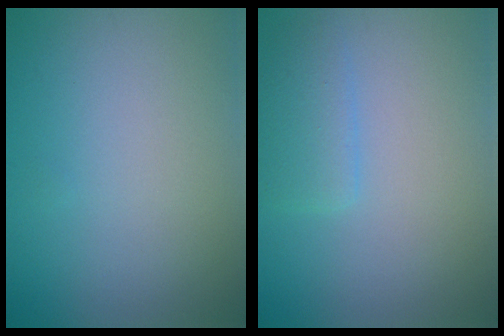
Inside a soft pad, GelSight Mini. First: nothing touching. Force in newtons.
{"total": 2.1, "press": 2.1, "slide": 0.2}